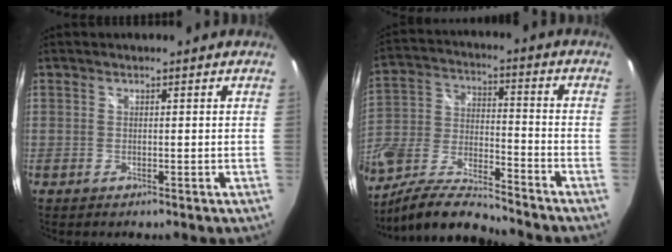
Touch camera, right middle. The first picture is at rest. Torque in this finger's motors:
{"motor_torque": [1.07, -1.07, 0.44, 0.21]}